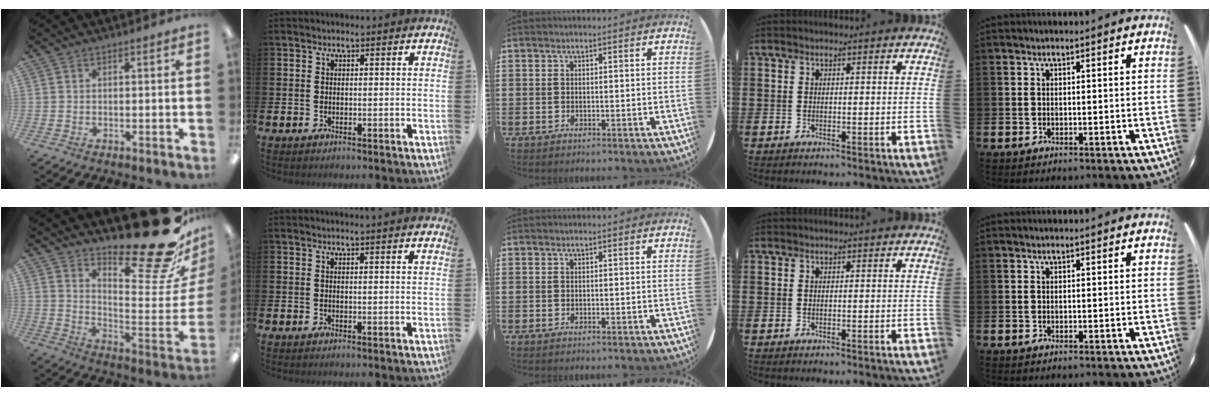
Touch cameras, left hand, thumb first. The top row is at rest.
{"thumb": {"total": 24.1, "force": [18.2, 5.5, 14.9], "torque": [-0.169, -0.151, 0.294]}, "index": {"total": 1.0, "force": [1.0, -0.3, 0.2], "torque": [0.001, -0.004, 0.018]}}